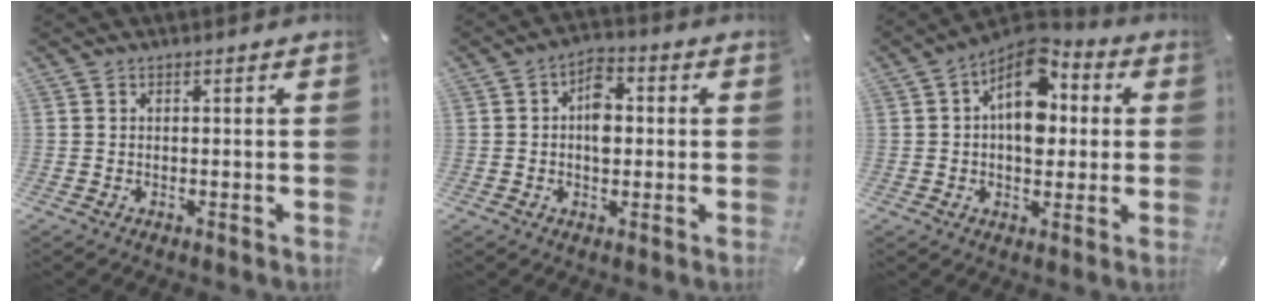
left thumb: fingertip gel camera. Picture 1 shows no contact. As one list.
[{"total": 6.3, "force": [0.0, 4.1, 4.8], "torque": [-0.057, 0.002, -0.005]}, {"total": 13.3, "force": [3.3, 9.0, 9.2], "torque": [-0.138, -0.027, 0.055]}]